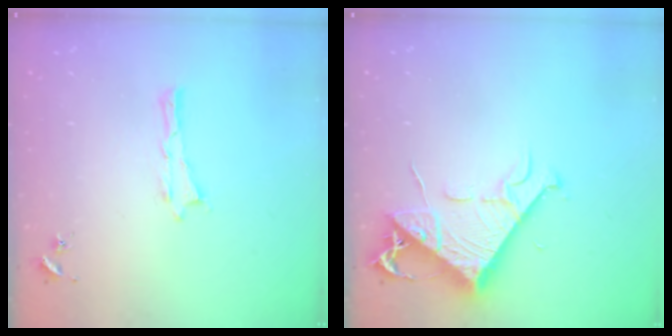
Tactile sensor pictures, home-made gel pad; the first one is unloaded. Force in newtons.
{"total": 9.2, "press": 9.1, "slide": 1.2}